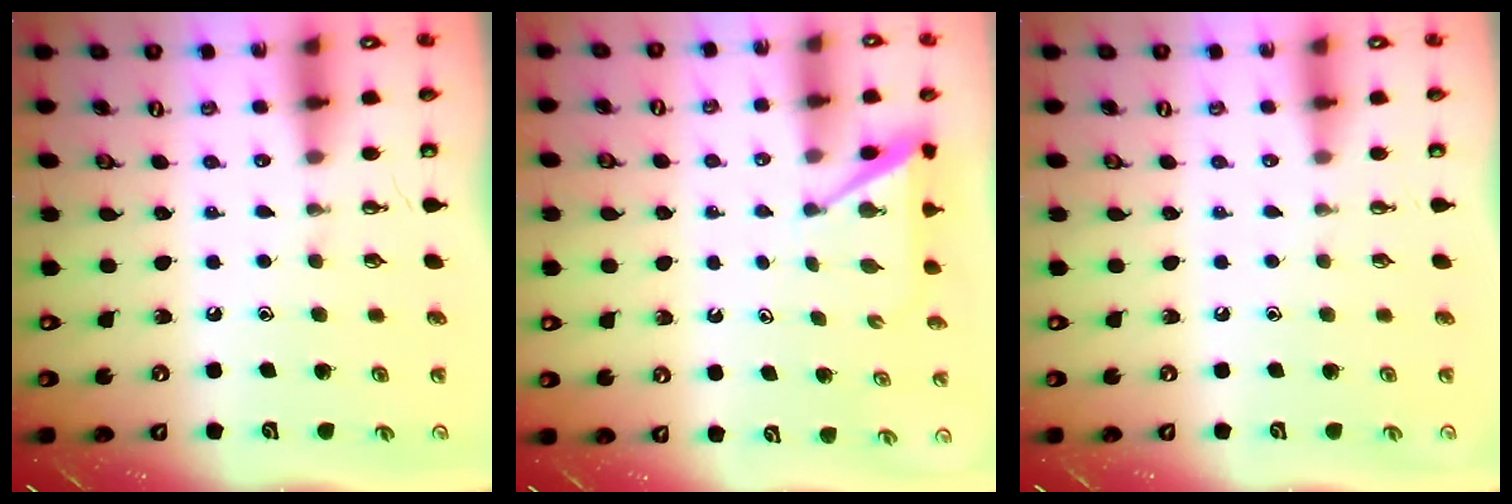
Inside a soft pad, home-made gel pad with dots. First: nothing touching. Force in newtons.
{"total": 4.7, "press": 4.7, "slide": 0.5}
{"total": 0.0}